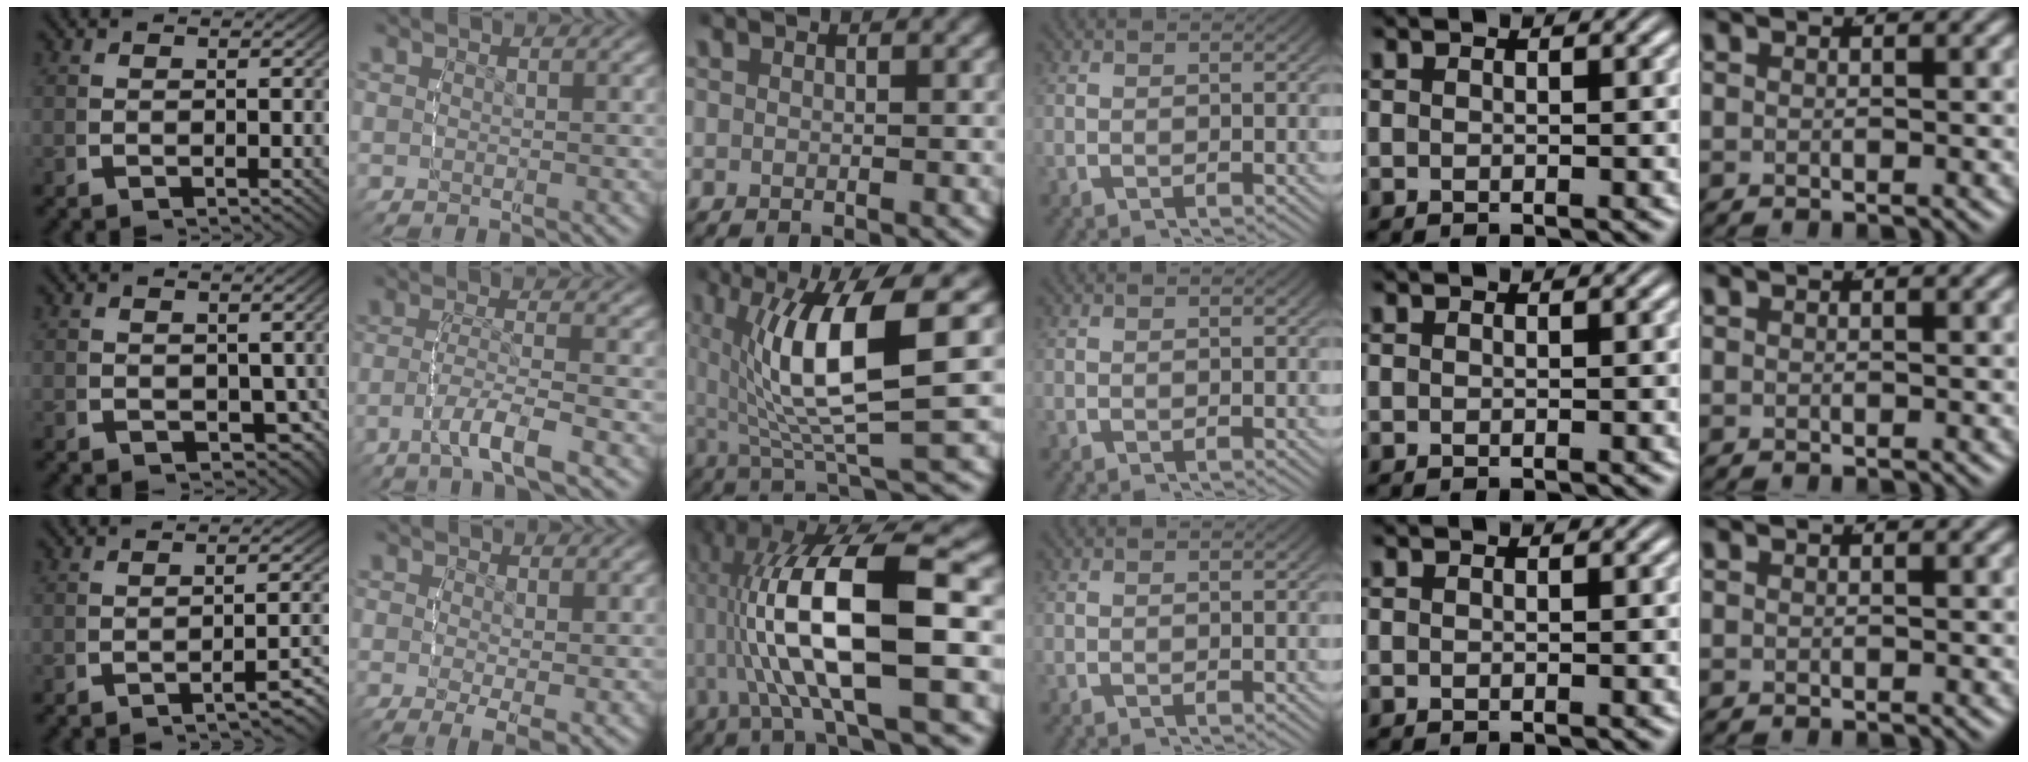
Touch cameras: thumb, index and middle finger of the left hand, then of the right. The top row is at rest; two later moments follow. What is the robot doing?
{"motion": "lift_and_place", "object": "condiment"}